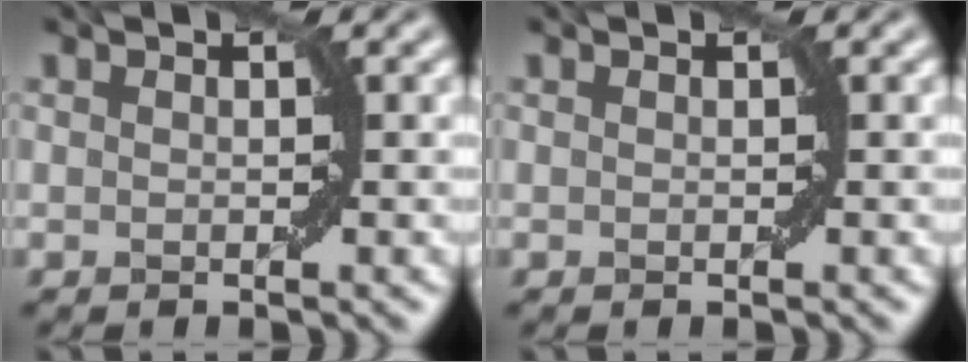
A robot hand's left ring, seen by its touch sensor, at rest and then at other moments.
{"total": 0.0}